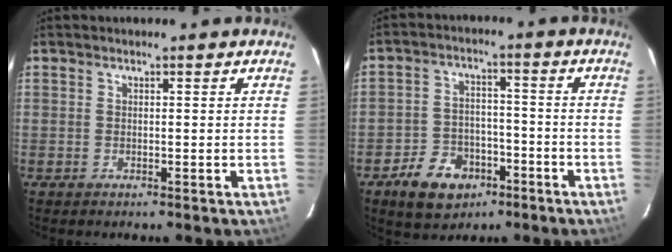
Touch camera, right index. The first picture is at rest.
{"total": 10.3, "force": [-5.9, 7.3, 4.3], "torque": [-0.107, 0.023, -0.080]}